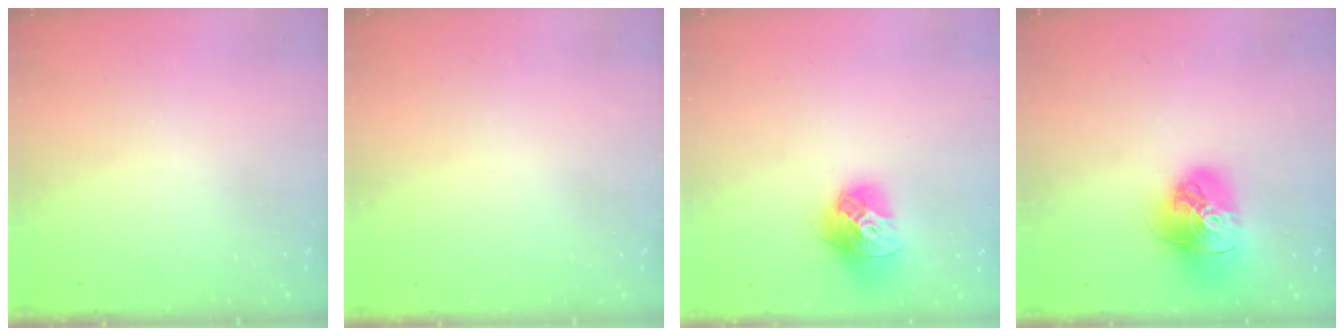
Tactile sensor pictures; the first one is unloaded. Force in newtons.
{"total": 0.9, "press": 0.9, "slide": 0.1}
{"total": 15.3, "press": 15.2, "slide": 1.7}
{"total": 16.2, "press": 16.1, "slide": 1.7}